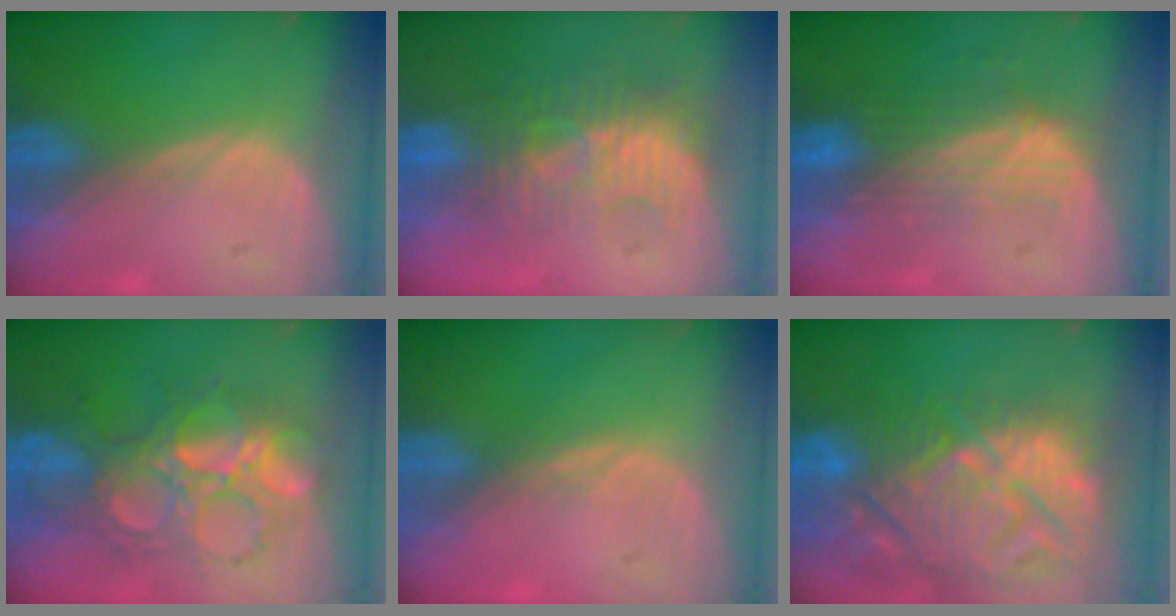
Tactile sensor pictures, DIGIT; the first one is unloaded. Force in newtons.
{"total": 8.6, "press": 8.1, "slide": 2.9}
{"total": 7.6, "press": 6.8, "slide": 3.3}
{"total": 9.5, "press": 9.5, "slide": 0.2}
{"total": 0.5, "press": 0.5, "slide": 0.1}
{"total": 15.2, "press": 13.1, "slide": 7.8}